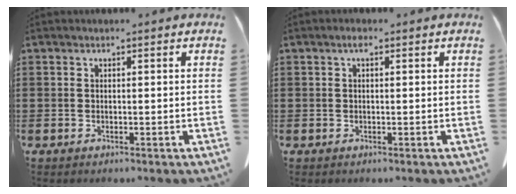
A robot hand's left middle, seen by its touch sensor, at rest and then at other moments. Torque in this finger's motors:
{"motor_torque": [-0.36, 0.49, 0.06, 0.07]}